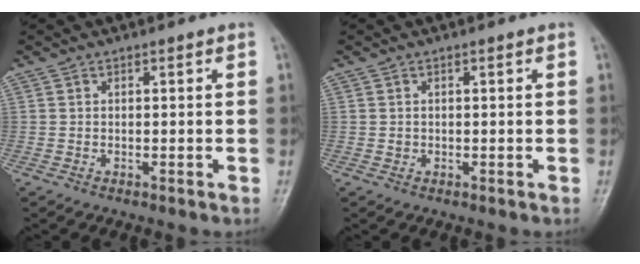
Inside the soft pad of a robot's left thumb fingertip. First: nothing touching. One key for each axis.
{"total": 0.8, "fx": 0.2, "fy": 0.6, "fz": 0.4, "tx": -0.001, "ty": 0.000, "tz": 0.006}